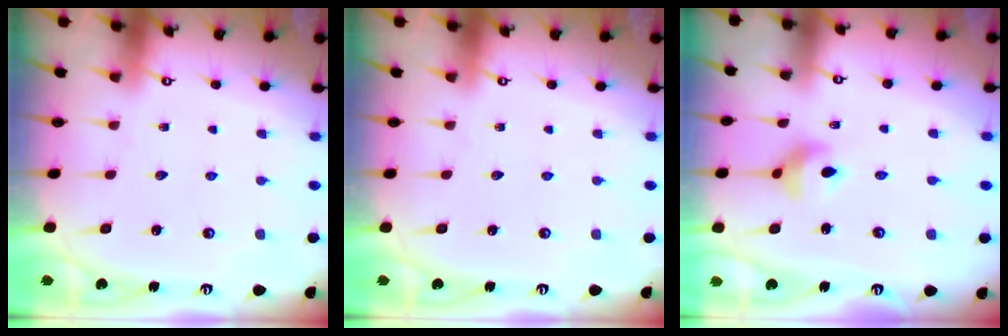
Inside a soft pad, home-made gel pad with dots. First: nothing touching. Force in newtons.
{"total": 0.0}
{"total": 7.1, "press": 6.9, "slide": 1.7}